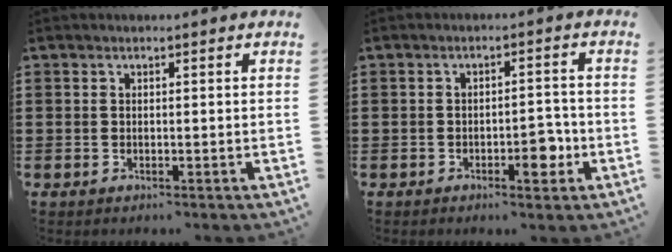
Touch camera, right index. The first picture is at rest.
{"total": 4.6, "force": [-1.9, 1.8, 3.8], "torque": [-0.053, 0.004, -0.034]}